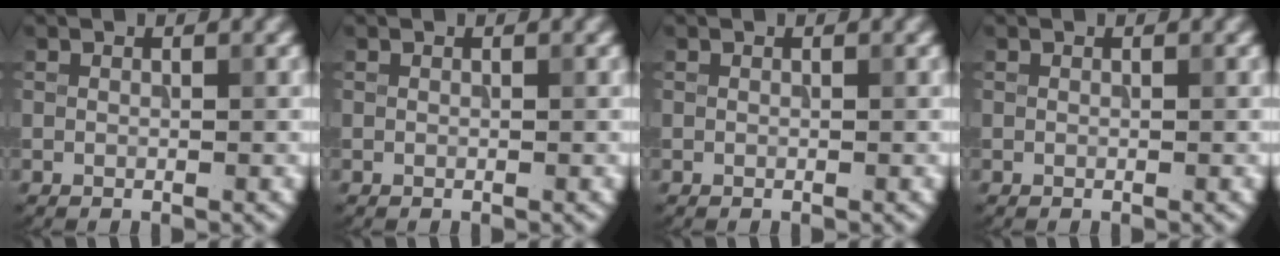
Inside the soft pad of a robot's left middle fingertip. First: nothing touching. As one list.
[{"total": 0.0}, {"total": 0.0}, {"total": 0.0}]